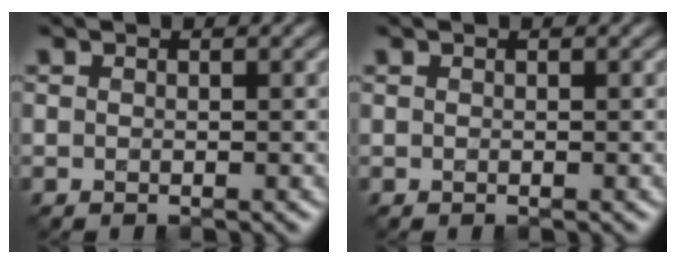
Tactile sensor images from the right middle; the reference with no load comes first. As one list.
[{"total": 0.0}]